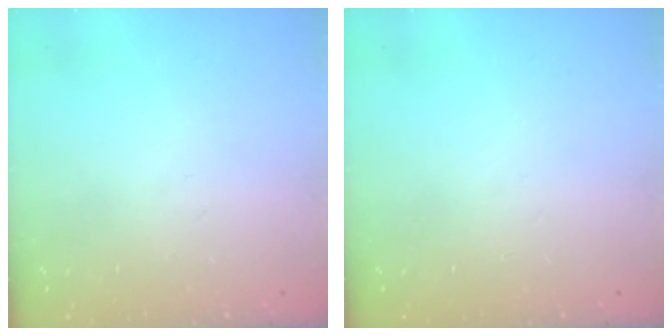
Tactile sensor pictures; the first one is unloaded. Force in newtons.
{"total": 0.0}